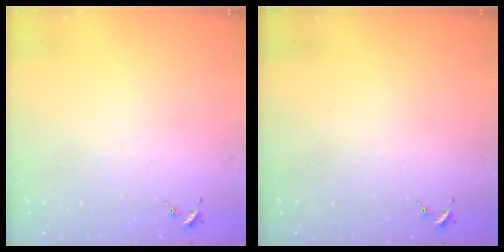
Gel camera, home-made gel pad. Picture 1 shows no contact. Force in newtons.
{"total": 0.0}